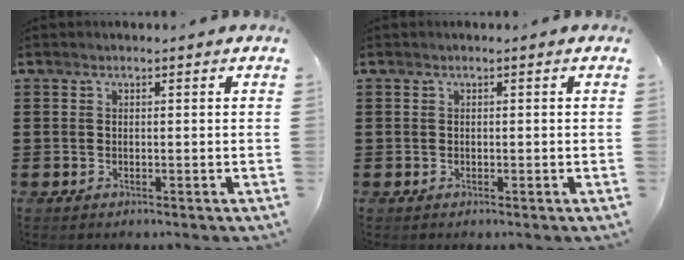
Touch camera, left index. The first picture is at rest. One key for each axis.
{"total": 0.0}